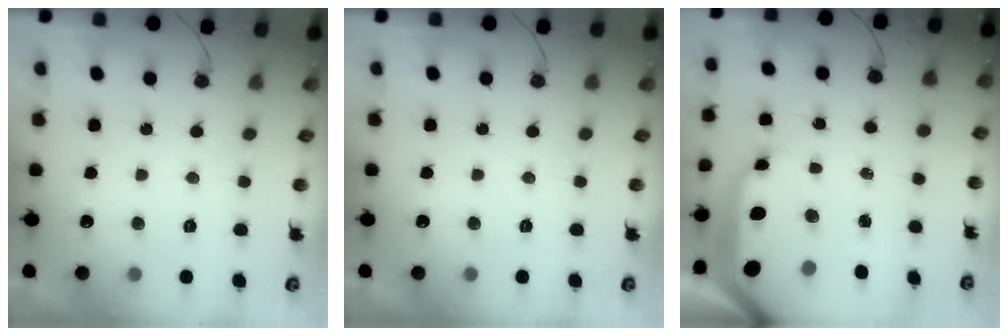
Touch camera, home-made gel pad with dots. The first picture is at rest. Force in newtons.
{"total": 0.0}
{"total": 17.1, "press": 17.0, "slide": 1.7}